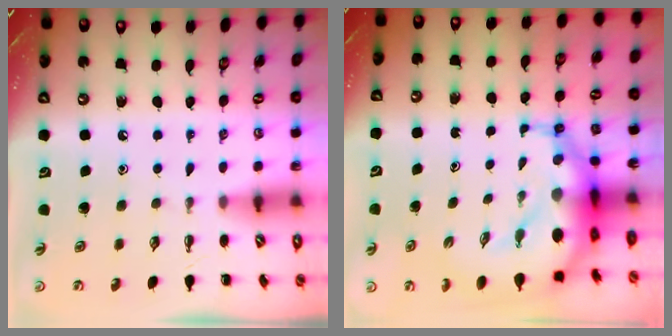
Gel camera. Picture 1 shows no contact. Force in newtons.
{"total": 12.9, "press": 12.5, "slide": 3.5}